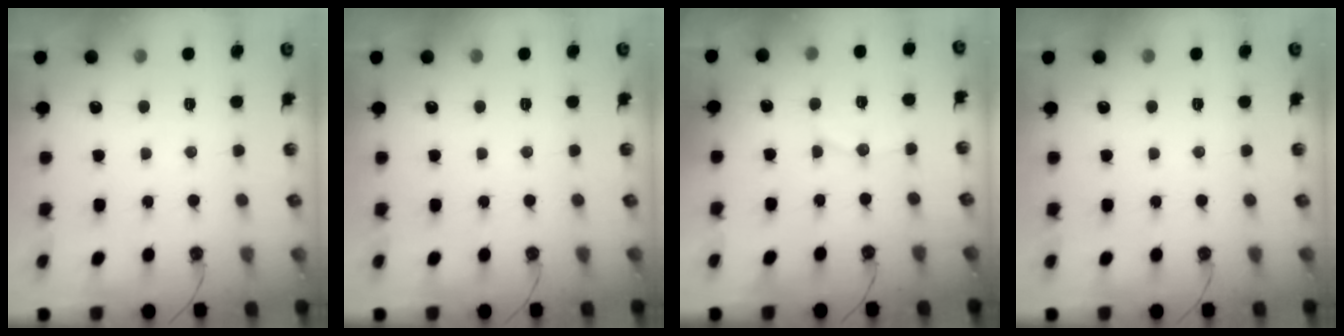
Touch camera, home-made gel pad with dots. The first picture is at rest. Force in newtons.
{"total": 0.0}
{"total": 6.1, "press": 5.9, "slide": 1.7}
{"total": 0.0}